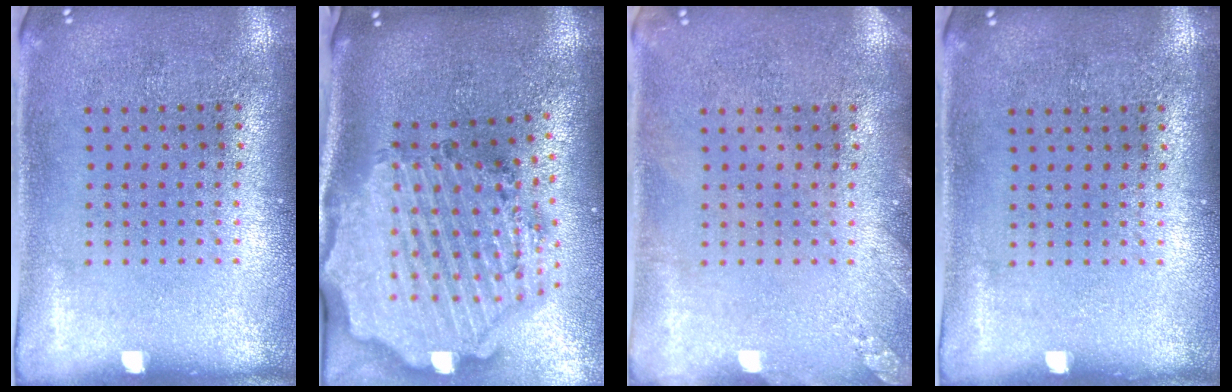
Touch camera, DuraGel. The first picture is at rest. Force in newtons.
{"total": 3.8, "press": 3.2, "slide": 2.1}
{"total": 1.2, "press": 1.2, "slide": 0.1}
{"total": 0.0}